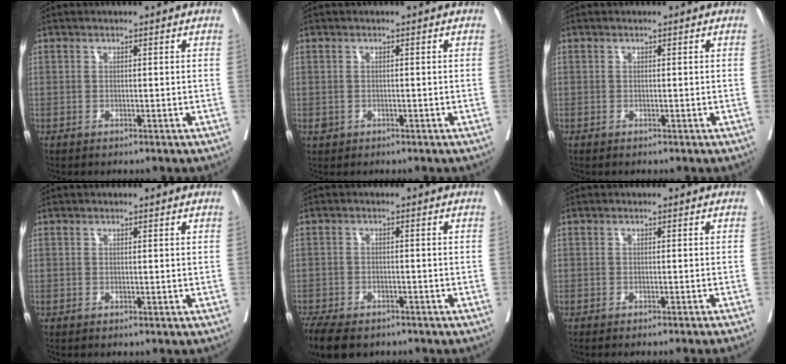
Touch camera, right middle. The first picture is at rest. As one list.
[{"total": 0.9, "force": [-0.3, 0.8, 0.2], "torque": [-0.004, 0.002, 0.000]}, {"total": 0.0}, {"total": 0.0}, {"total": 10.4, "force": [-8.0, 4.4, 4.9], "torque": [-0.094, -0.011, -0.119]}, {"total": 5.9, "force": [-5.2, -1.1, 2.4], "torque": [-0.009, -0.008, -0.066]}]